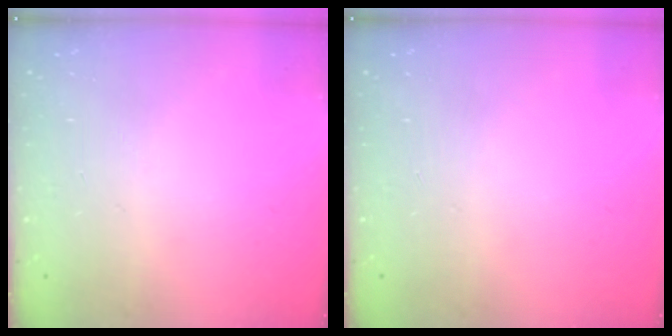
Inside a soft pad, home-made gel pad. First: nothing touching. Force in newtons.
{"total": 0.0}